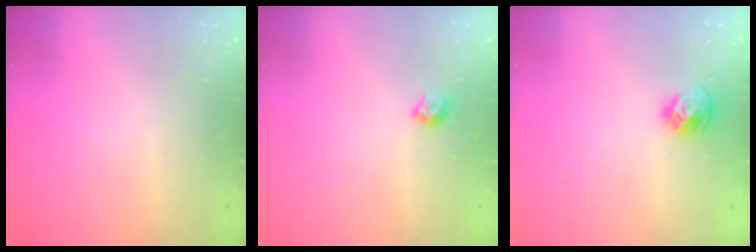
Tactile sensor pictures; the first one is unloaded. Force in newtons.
{"total": 5.5, "press": 5.4, "slide": 0.9}
{"total": 8.5, "press": 8.5, "slide": 0.4}